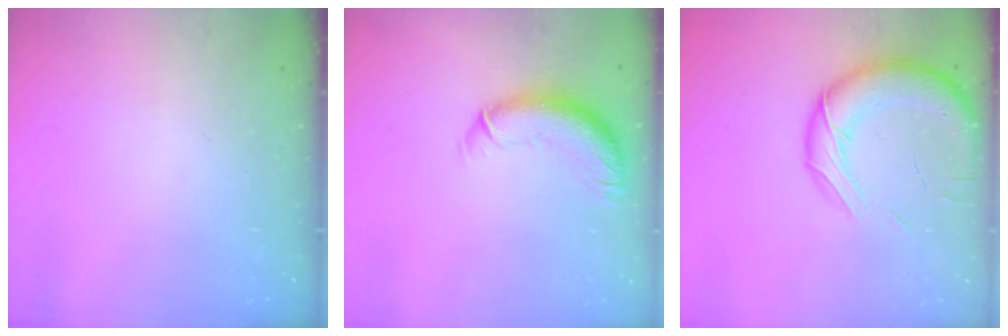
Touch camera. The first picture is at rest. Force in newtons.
{"total": 11.5, "press": 11.2, "slide": 2.6}
{"total": 16.1, "press": 15.8, "slide": 3.0}